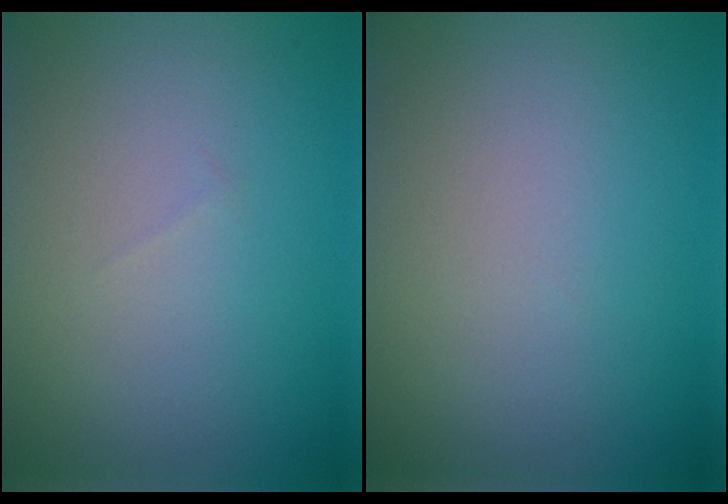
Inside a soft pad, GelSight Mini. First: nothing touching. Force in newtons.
{"total": 0.0}